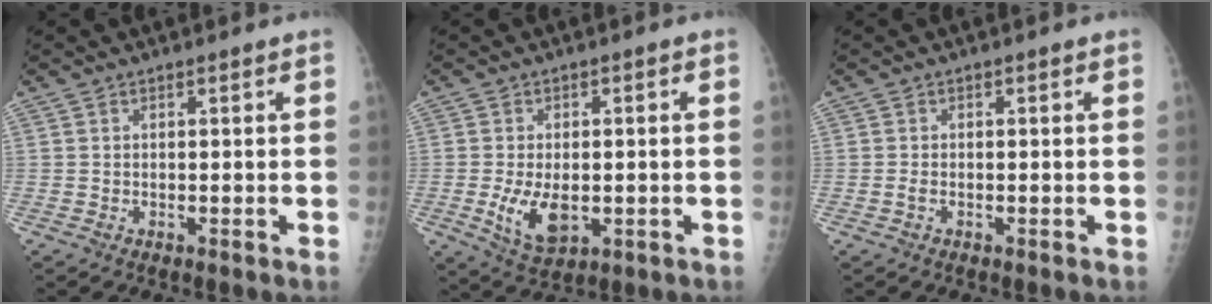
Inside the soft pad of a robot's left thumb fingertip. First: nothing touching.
{"total": 7.7, "force": [-1.5, 4.4, 6.1], "torque": [-0.104, -0.008, -0.017]}
{"total": 0.8, "force": [-0.5, 0.4, 0.5], "torque": [-0.015, -0.001, -0.008]}